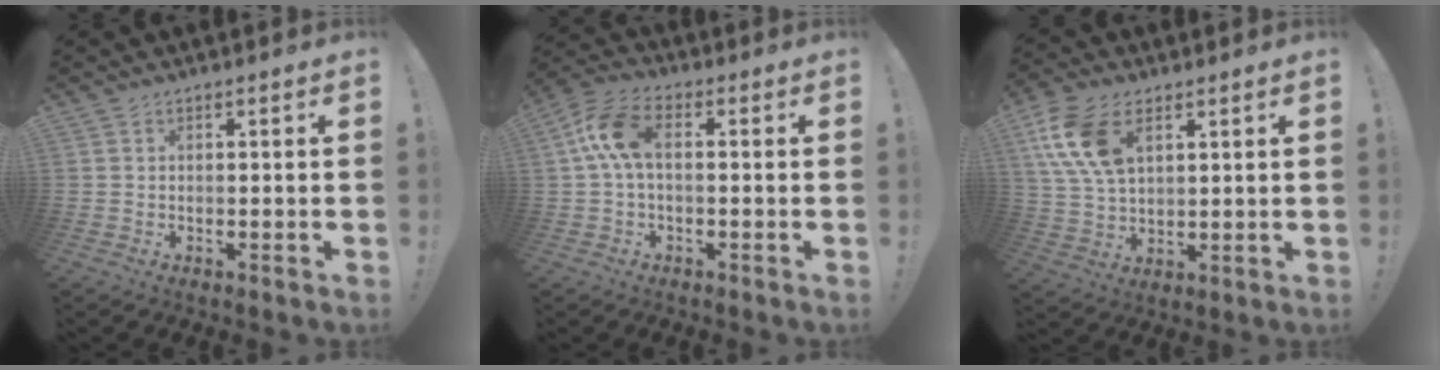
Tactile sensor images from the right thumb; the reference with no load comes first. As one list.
[{"total": 10.0, "force": [1.1, 5.4, 8.4], "torque": [-0.177, 0.009, 0.024]}, {"total": 14.5, "force": [6.0, 8.8, 9.8], "torque": [-0.201, -0.014, 0.113]}]